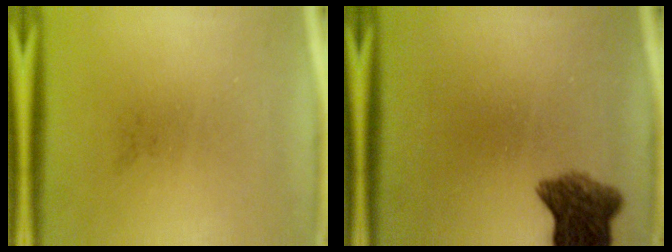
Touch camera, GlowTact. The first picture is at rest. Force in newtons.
{"total": 6.6}